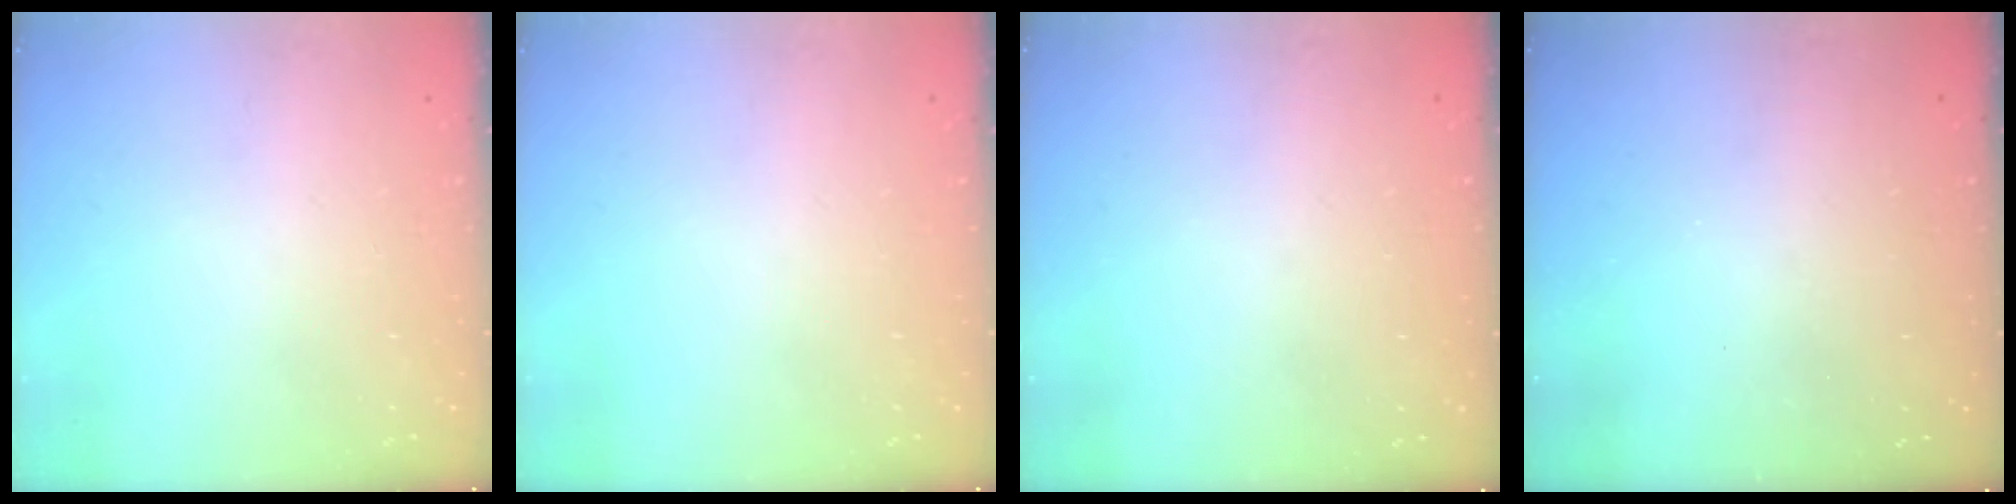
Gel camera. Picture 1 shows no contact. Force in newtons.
{"total": 0.0}
{"total": 3.5, "press": 3.5, "slide": 0.1}
{"total": 2.9, "press": 2.9, "slide": 0.3}